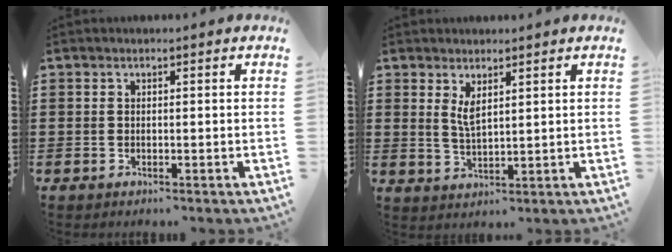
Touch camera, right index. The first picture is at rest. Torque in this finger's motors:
{"motor_torque": [0.04, 0.03, 0.16, 0.05]}